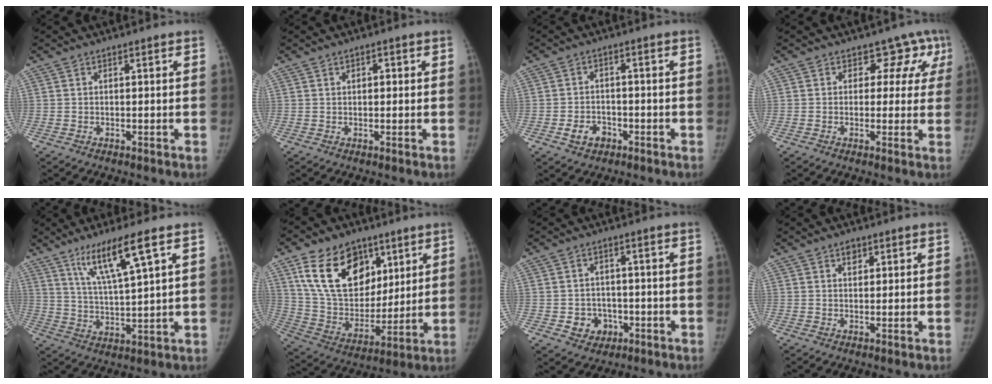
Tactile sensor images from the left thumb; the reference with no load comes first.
{"total": 1.4, "force": [0.4, 1.1, 0.9], "torque": [-0.003, 0.002, 0.004]}
{"total": 4.5, "force": [-2.2, 3.4, 2.0], "torque": [-0.022, 0.017, -0.031]}
{"total": 6.3, "force": [3.3, 5.1, 1.7], "torque": [0.031, -0.008, 0.022]}
{"total": 11.0, "force": [6.1, 0.7, 9.1], "torque": [-0.169, -0.028, 0.119]}
{"total": 20.6, "force": [10.3, 13.9, 11.3], "torque": [-0.160, -0.039, 0.193]}
{"total": 5.5, "force": [-1.8, 4.8, 1.9], "torque": [0.001, 0.014, -0.019]}
{"total": 1.9, "force": [1.1, 1.3, 0.9], "torque": [0.000, -0.004, 0.016]}